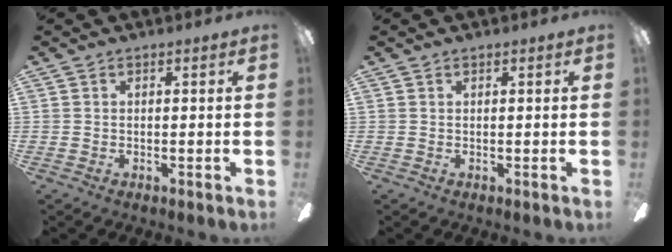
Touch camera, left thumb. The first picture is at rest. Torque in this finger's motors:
{"motor_torque": [-0.08, -0.16, 0.08, -0.21, -0.02]}